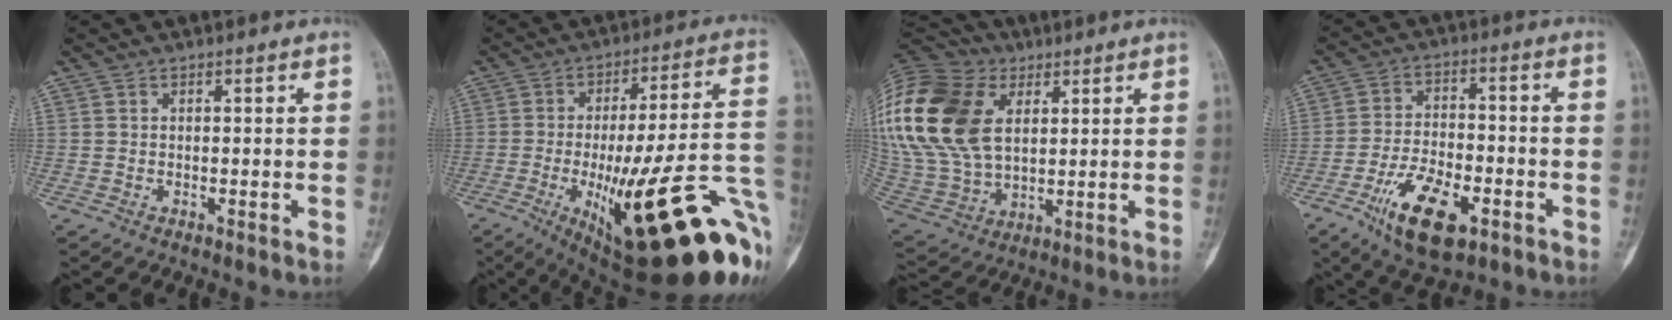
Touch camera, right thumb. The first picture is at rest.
{"total": 33.0, "force": [-10.6, 8.5, 30.1], "torque": [-0.357, 0.017, -0.141]}
{"total": 29.3, "force": [8.7, 19.7, 19.9], "torque": [-0.469, 0.024, 0.176]}
{"total": 13.6, "force": [-6.7, 6.3, 10.1], "torque": [-0.167, 0.022, -0.111]}